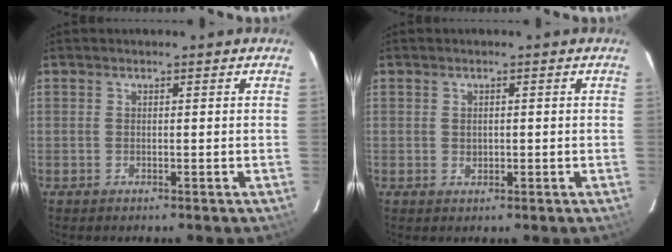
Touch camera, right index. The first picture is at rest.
{"total": 1.1, "force": [0.1, 1.0, 0.6], "torque": [-0.006, 0.004, 0.002]}